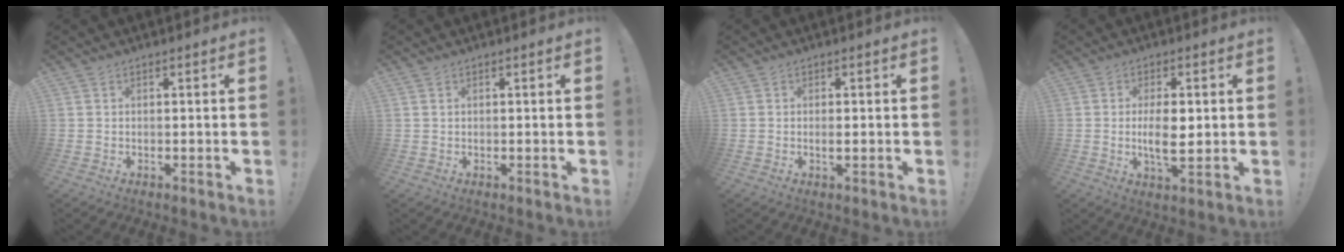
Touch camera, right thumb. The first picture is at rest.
{"total": 0.6, "force": [0.4, 0.4, 0.2], "torque": [-0.006, 0.002, 0.007]}
{"total": 1.6, "force": [-0.2, 0.3, 1.5], "torque": [-0.019, -0.004, -0.004]}
{"total": 8.1, "force": [0.1, 3.1, 7.5], "torque": [-0.129, -0.010, -0.005]}